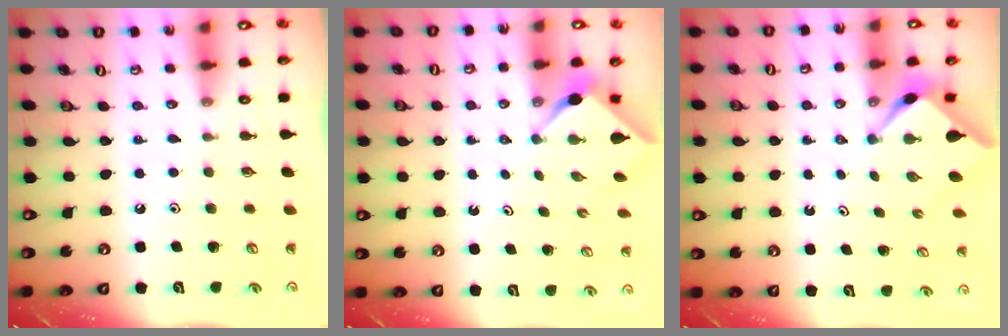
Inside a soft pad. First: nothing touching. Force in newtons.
{"total": 2.4, "press": 2.4, "slide": 0.3}
{"total": 2.4, "press": 2.4, "slide": 0.3}